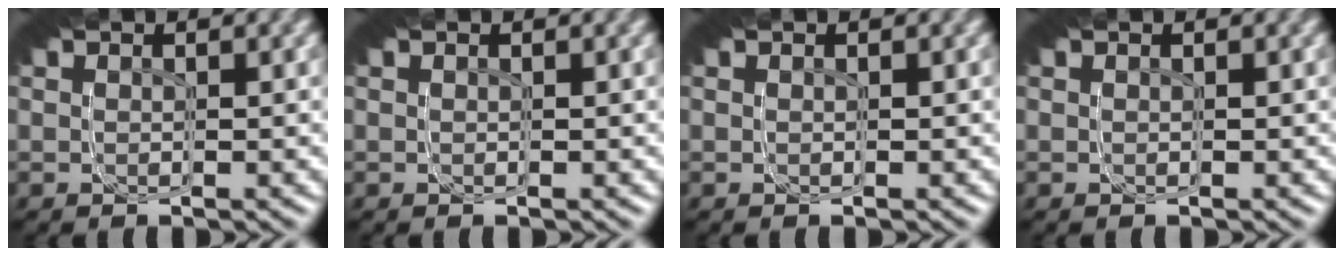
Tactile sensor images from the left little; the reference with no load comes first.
{"total": 0.0}
{"total": 0.0}
{"total": 0.0}